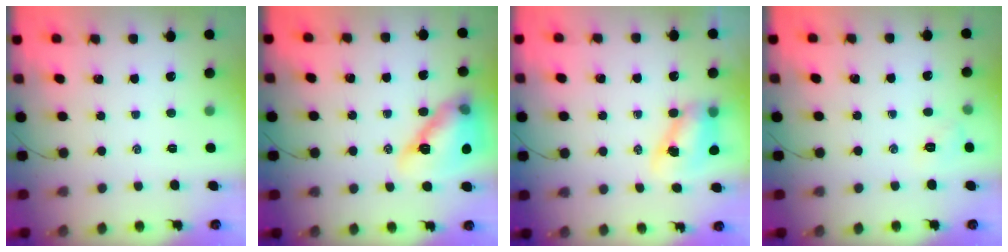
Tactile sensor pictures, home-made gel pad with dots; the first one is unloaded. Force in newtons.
{"total": 15.7, "press": 15.1, "slide": 4.2}
{"total": 8.6, "press": 8.4, "slide": 1.5}
{"total": 5.6, "press": 5.4, "slide": 1.5}